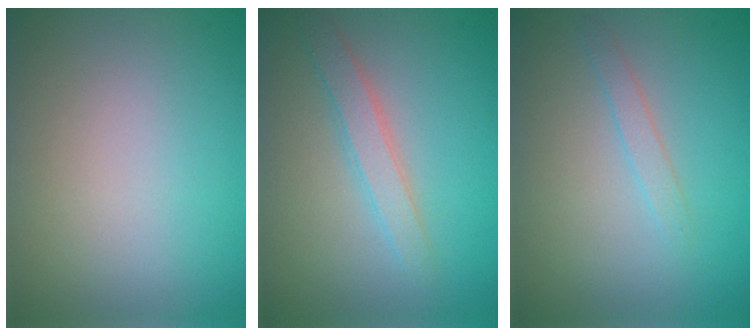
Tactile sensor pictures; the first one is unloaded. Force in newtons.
{"total": 2.3, "press": 2.3, "slide": 0.1}
{"total": 1.2, "press": 1.2, "slide": 0.1}